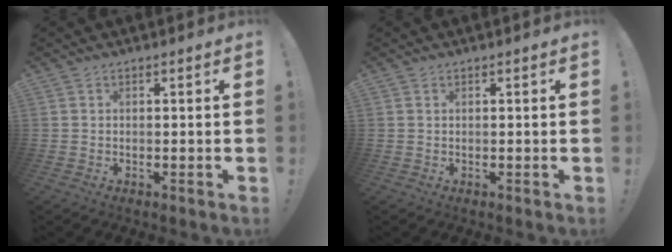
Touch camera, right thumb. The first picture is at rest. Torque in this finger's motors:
{"motor_torque": [-0.22, 0.01, -0.17, 0.23, -0.01]}